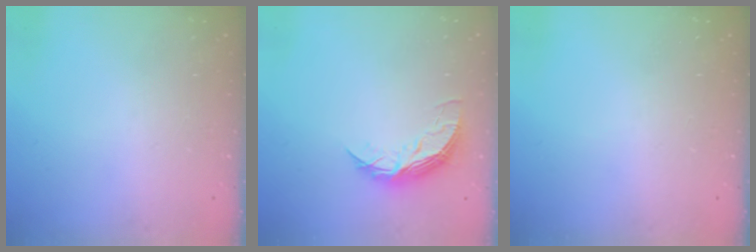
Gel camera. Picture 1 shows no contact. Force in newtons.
{"total": 7.9, "press": 7.8, "slide": 0.6}
{"total": 0.0}